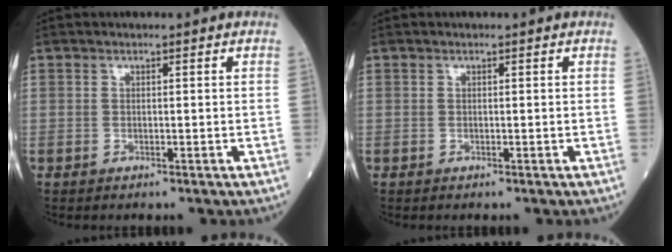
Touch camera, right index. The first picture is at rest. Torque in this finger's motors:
{"motor_torque": [0.06, 0.00, -0.01, 0.00]}